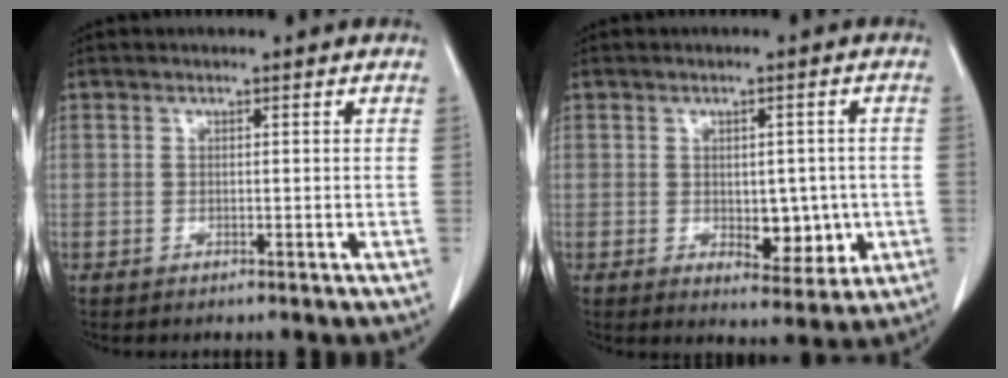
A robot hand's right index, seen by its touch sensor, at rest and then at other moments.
{"total": 6.2, "force": [-0.8, 3.5, 5.1], "torque": [-0.051, 0.001, 0.003]}